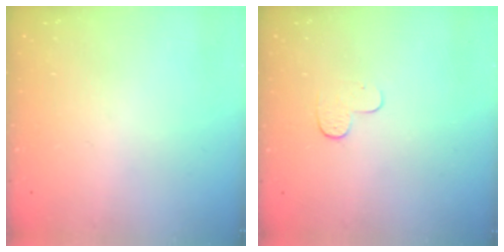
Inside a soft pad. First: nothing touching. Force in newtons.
{"total": 3.9, "press": 3.8, "slide": 0.4}